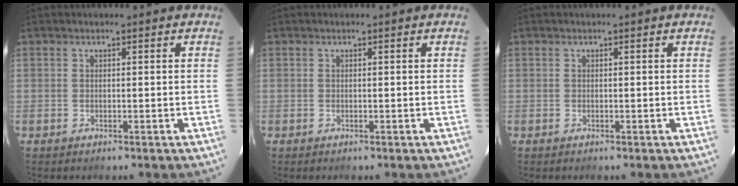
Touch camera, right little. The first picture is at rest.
{"total": 0.0}
{"total": 0.0}